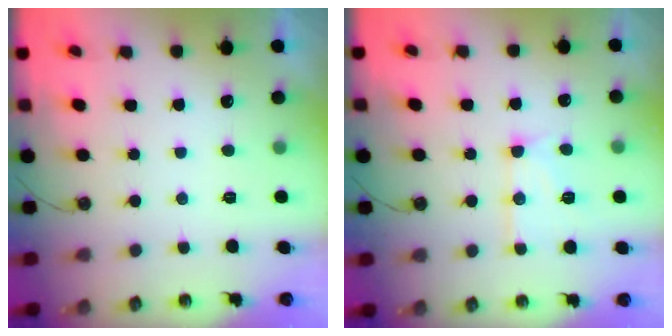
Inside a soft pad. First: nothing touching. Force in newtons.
{"total": 11.9, "press": 11.9, "slide": 0.8}